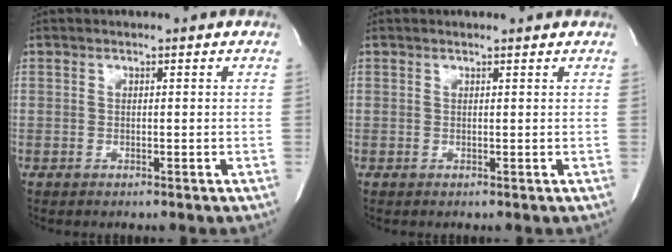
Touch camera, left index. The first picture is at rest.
{"total": 1.4, "force": [1.4, 0.0, 0.2], "torque": [-0.011, 0.004, 0.017]}